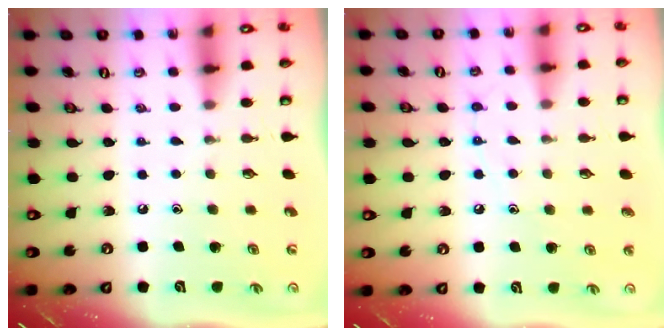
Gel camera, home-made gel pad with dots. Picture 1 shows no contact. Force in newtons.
{"total": 7.3, "press": 7.2, "slide": 0.7}